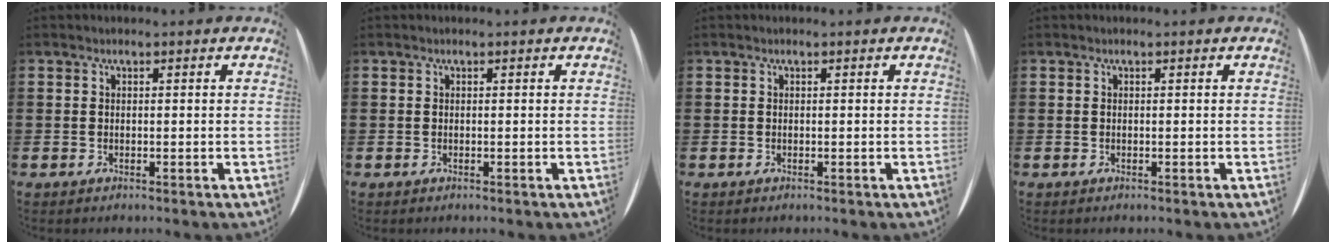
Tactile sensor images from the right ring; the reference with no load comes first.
{"total": 0.0}
{"total": 0.0}
{"total": 0.0}